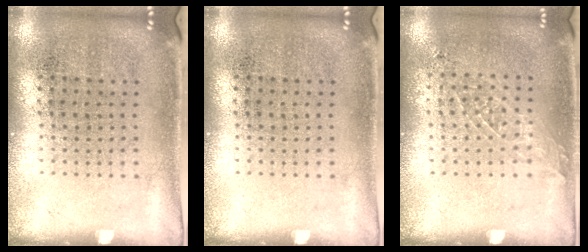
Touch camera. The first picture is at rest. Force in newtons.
{"total": 0.0}
{"total": 0.9, "press": 0.9, "slide": 0.1}